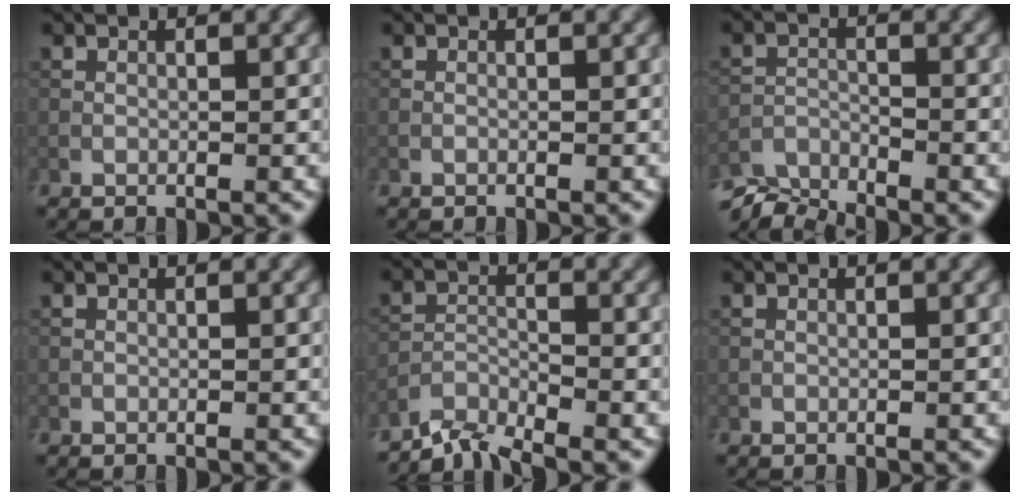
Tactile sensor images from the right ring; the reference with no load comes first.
{"total": 0.0}
{"total": 4.5, "force": [-4.3, 0.7, 1.2], "torque": [-0.026, -0.012, -0.087]}
{"total": 0.0}
{"total": 3.3, "force": [-3.1, 0.4, 1.0], "torque": [-0.018, 0.001, -0.069]}
{"total": 0.0}